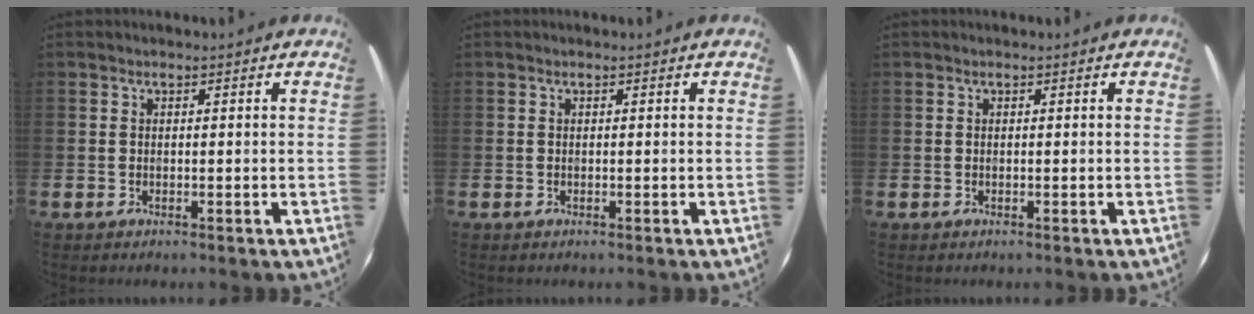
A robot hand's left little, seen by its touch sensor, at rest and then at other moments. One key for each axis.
{"total": 0.0}
{"total": 0.0}